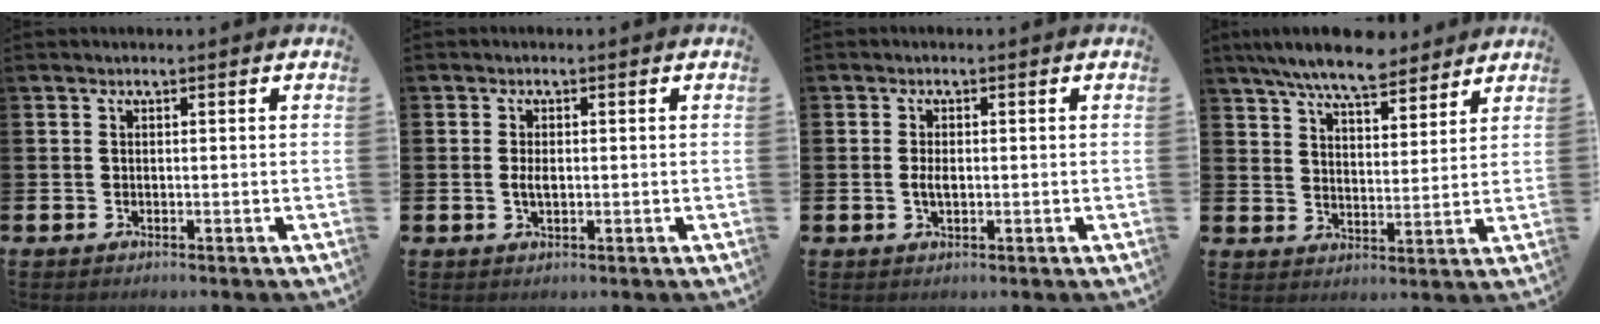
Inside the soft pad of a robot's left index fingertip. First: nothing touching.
{"total": 2.0, "force": [0.0, 1.0, 1.7], "torque": [-0.028, 0.002, -0.003]}
{"total": 1.6, "force": [0.1, 0.8, 1.4], "torque": [-0.024, 0.001, -0.001]}
{"total": 8.5, "force": [7.6, 1.8, 3.2], "torque": [-0.077, -0.029, 0.138]}